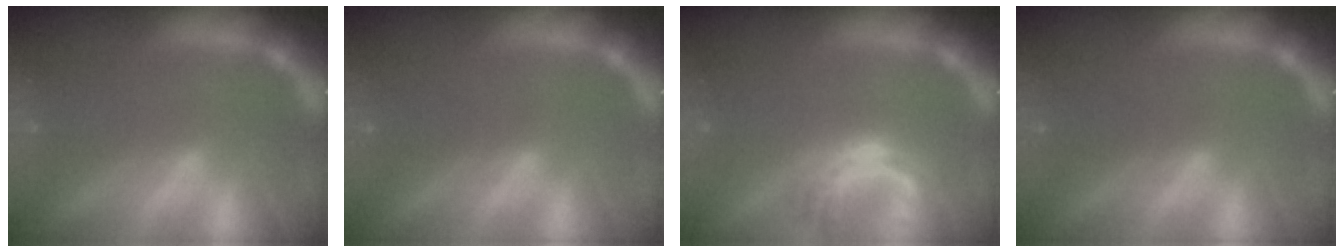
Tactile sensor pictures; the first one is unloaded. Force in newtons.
{"total": 0.0}
{"total": 3.4}
{"total": 0.0}